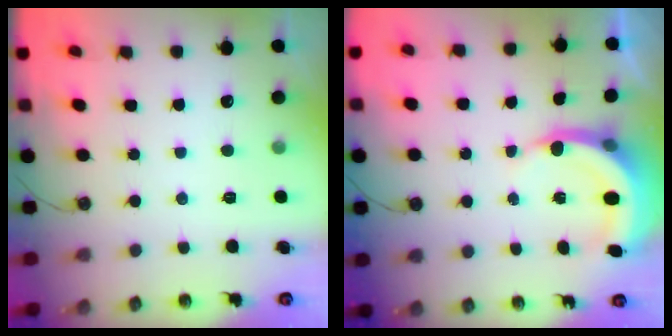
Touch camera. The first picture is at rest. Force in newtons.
{"total": 5.9, "press": 5.9, "slide": 0.4}